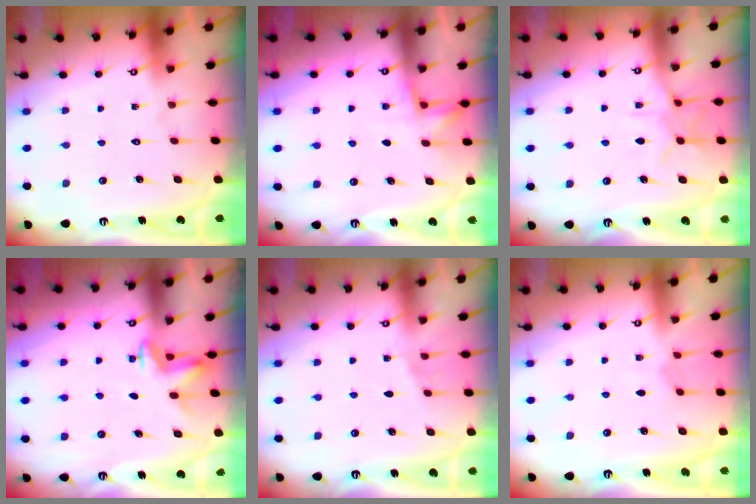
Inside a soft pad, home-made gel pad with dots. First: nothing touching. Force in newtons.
{"total": 4.0, "press": 3.7, "slide": 1.7}
{"total": 8.5, "press": 8.5, "slide": 0.5}
{"total": 3.7, "press": 3.6, "slide": 0.9}
{"total": 0.7, "press": 0.7, "slide": 0.1}
{"total": 3.0, "press": 3.0, "slide": 0.5}